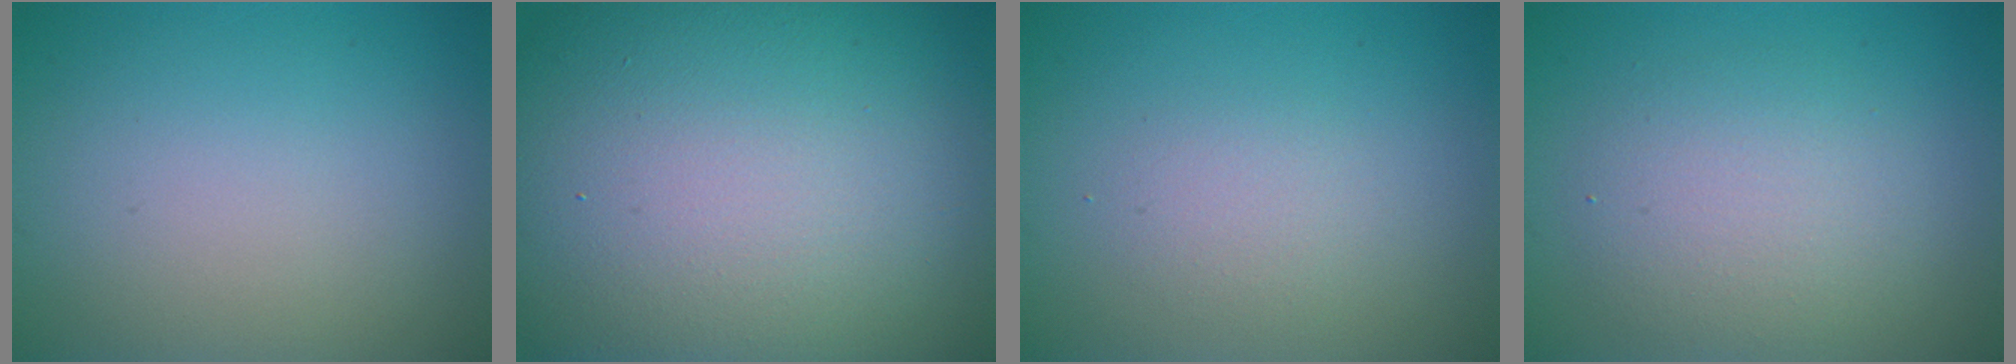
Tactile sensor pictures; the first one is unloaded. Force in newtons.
{"total": 23.0, "press": 22.9, "slide": 1.0}
{"total": 1.6, "press": 1.6, "slide": 0.1}
{"total": 3.9, "press": 3.9, "slide": 0.1}